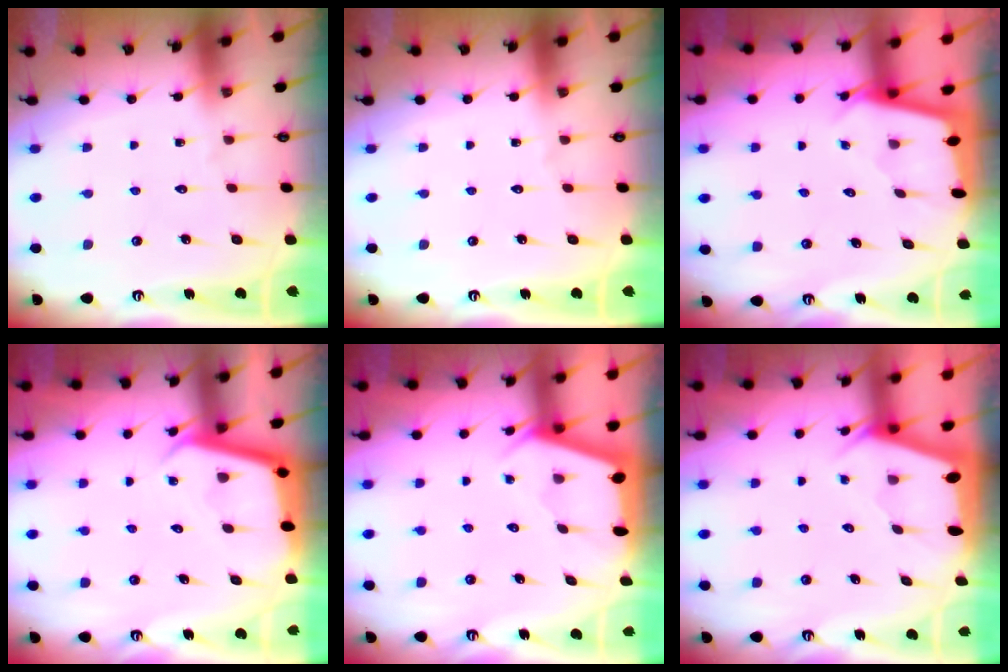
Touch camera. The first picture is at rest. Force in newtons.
{"total": 0.0}
{"total": 2.0, "press": 2.0, "slide": 0.2}
{"total": 3.8, "press": 3.8, "slide": 0.3}
{"total": 2.4, "press": 2.4, "slide": 0.3}
{"total": 2.0, "press": 2.0, "slide": 0.3}